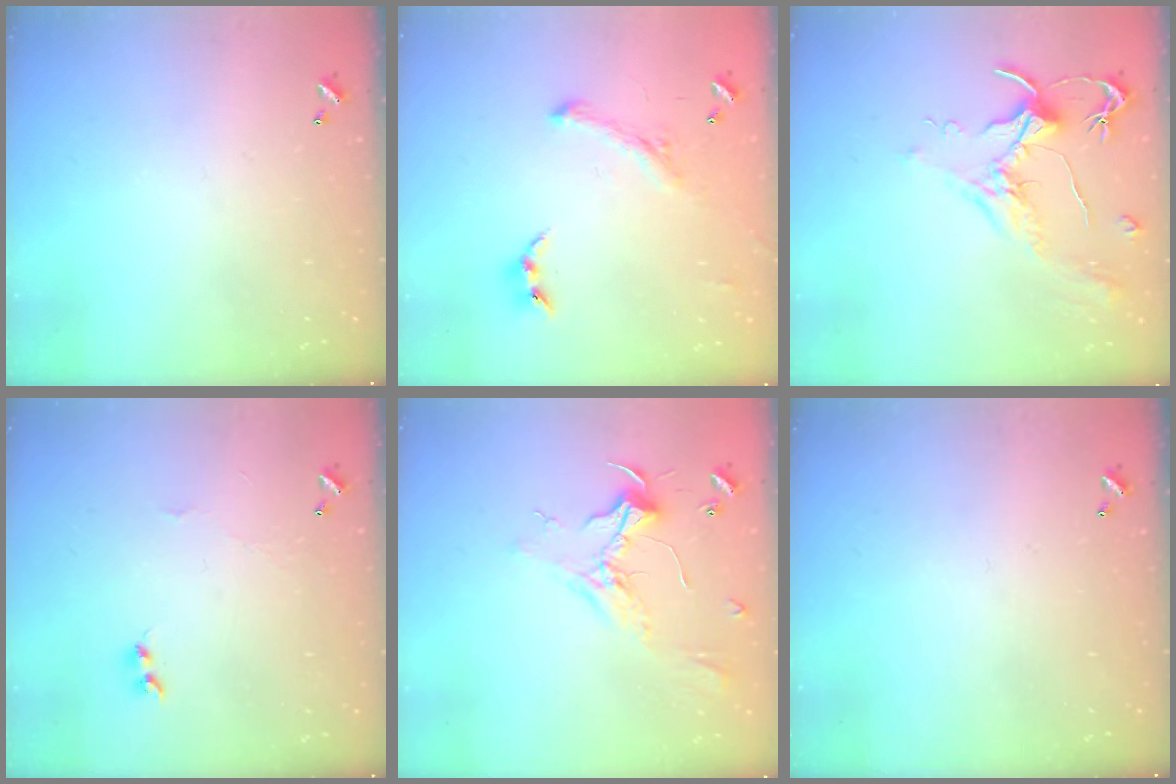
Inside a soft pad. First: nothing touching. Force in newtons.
{"total": 0.0}
{"total": 2.0, "press": 1.8, "slide": 0.8}
{"total": 3.2, "press": 3.2, "slide": 0.6}
{"total": 2.4, "press": 2.3, "slide": 0.7}
{"total": 0.0}